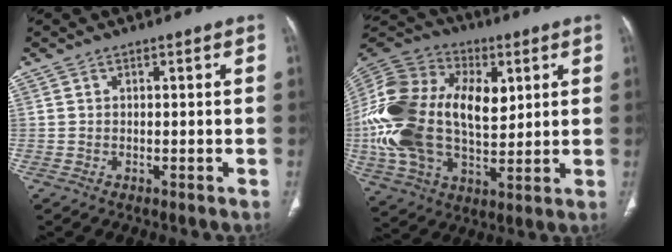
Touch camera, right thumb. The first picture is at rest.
{"total": 28.9, "force": [3.9, 17.9, 22.4], "torque": [-0.468, 0.017, 0.078]}